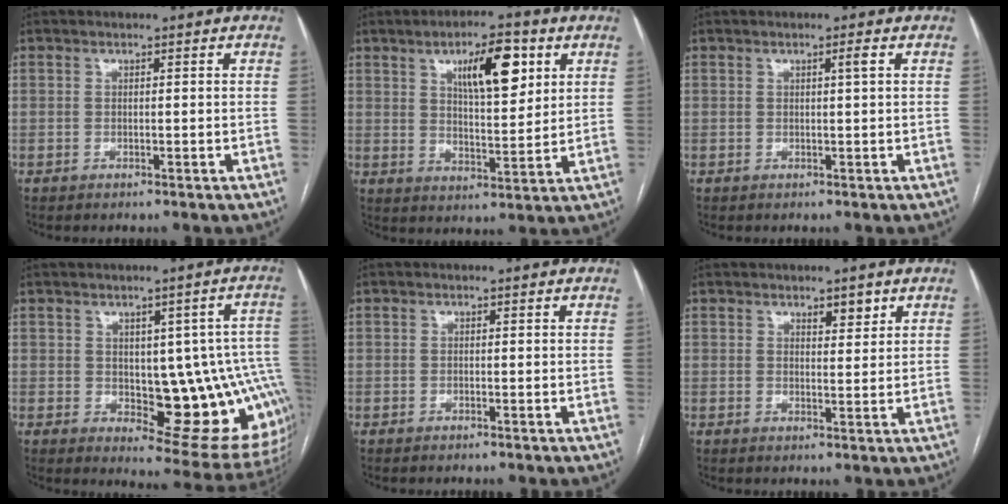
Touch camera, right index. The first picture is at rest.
{"total": 10.2, "force": [4.6, 2.9, 8.6], "torque": [-0.139, 0.006, 0.078]}
{"total": 1.0, "force": [0.3, -0.3, 0.9], "torque": [-0.015, 0.002, 0.006]}
{"total": 15.7, "force": [-1.3, 5.5, 14.6], "torque": [-0.120, 0.016, 0.006]}
{"total": 0.0}
{"total": 2.4, "force": [1.6, 0.8, 1.6], "torque": [-0.023, -0.003, 0.027]}